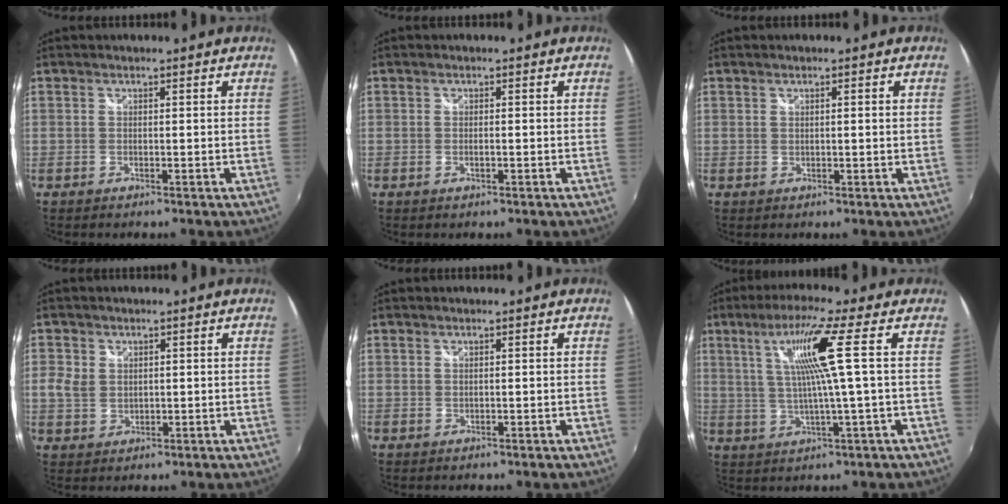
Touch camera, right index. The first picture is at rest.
{"total": 0.8, "force": [-0.3, 0.1, 0.7], "torque": [-0.014, -0.001, -0.006]}
{"total": 1.4, "force": [0.5, 0.1, 1.3], "torque": [-0.018, 0.001, 0.008]}
{"total": 4.3, "force": [0.7, 3.6, 2.2], "torque": [-0.048, 0.002, 0.014]}
{"total": 0.0}
{"total": 10.3, "force": [2.7, -1.2, 9.8], "torque": [-0.178, 0.001, 0.056]}